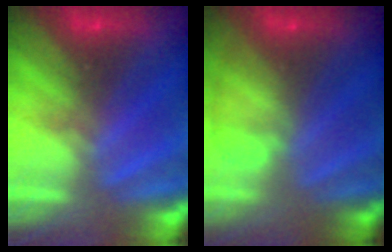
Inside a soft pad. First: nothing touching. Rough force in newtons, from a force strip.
{"total": 8.3}